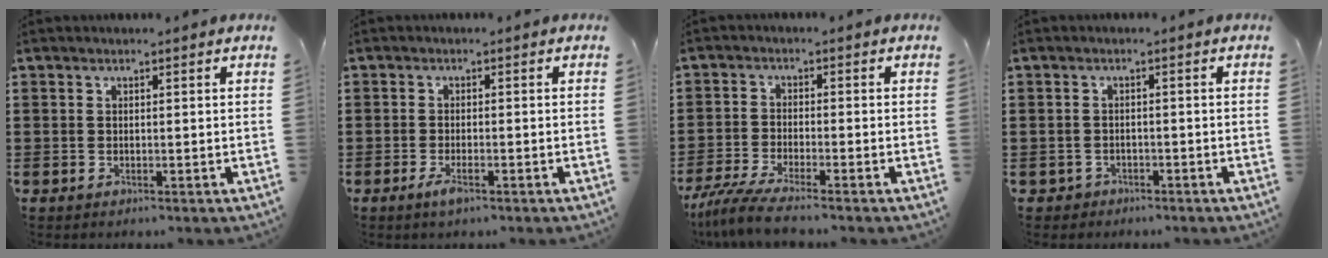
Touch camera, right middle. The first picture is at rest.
{"total": 2.3, "force": [-1.1, 0.6, 1.9], "torque": [-0.048, -0.007, -0.025]}
{"total": 4.9, "force": [-4.3, 0.1, 2.3], "torque": [-0.068, -0.021, -0.089]}
{"total": 1.6, "force": [-1.3, 0.9, -0.1], "torque": [-0.003, 0.001, -0.032]}